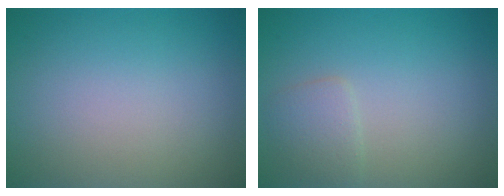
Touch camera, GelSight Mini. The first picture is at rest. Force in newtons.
{"total": 1.8, "press": 1.8, "slide": 0.0}